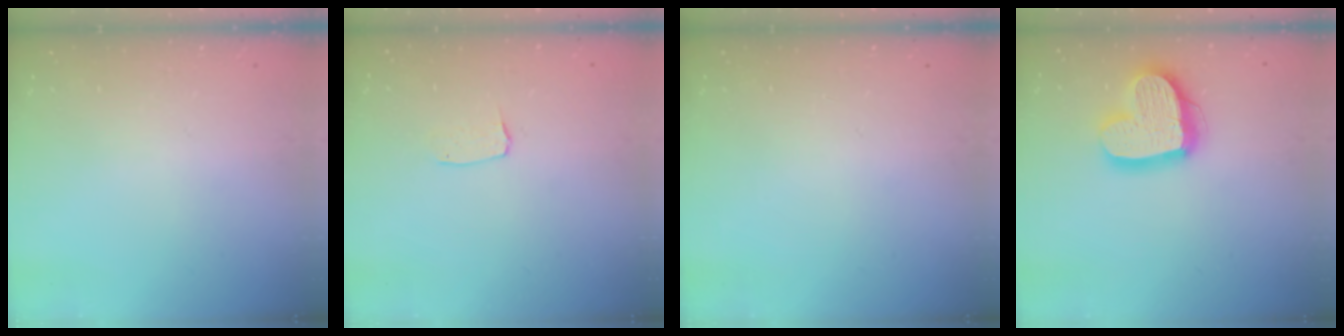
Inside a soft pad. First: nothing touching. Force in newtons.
{"total": 3.7, "press": 3.7, "slide": 0.2}
{"total": 0.0}
{"total": 17.6, "press": 17.5, "slide": 1.9}